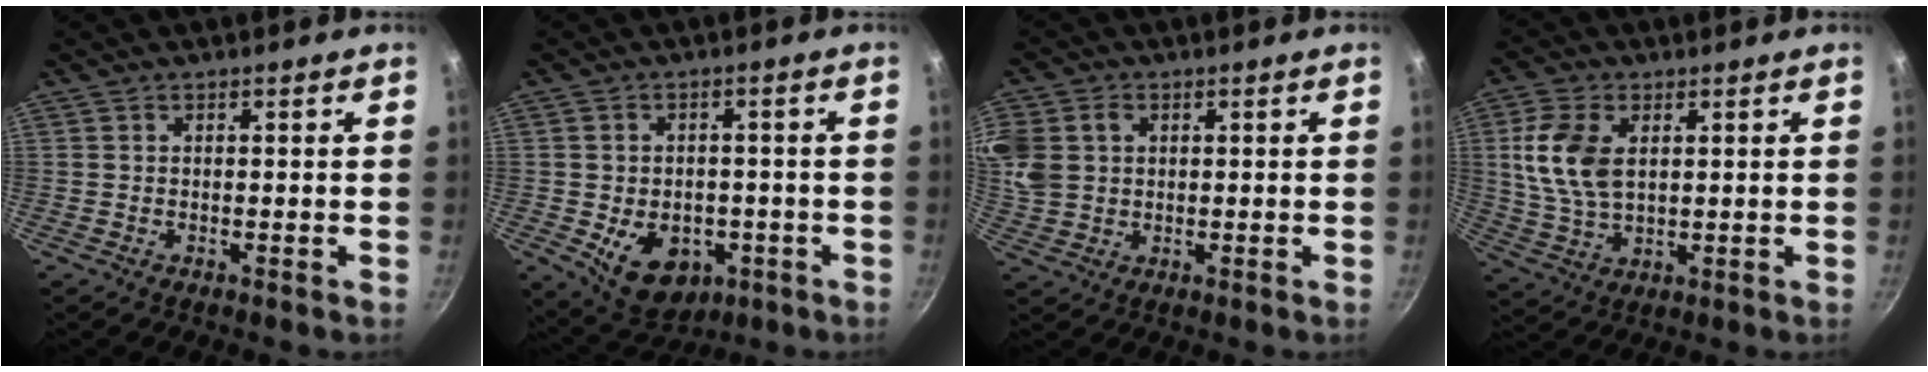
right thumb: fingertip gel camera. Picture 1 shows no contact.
{"total": 11.2, "force": [-3.3, 8.1, 7.0], "torque": [-0.076, 0.002, -0.032]}
{"total": 14.3, "force": [3.2, 11.6, 7.7], "torque": [-0.200, 0.029, 0.065]}
{"total": 10.7, "force": [2.4, 6.5, 8.1], "torque": [-0.156, -0.008, 0.049]}